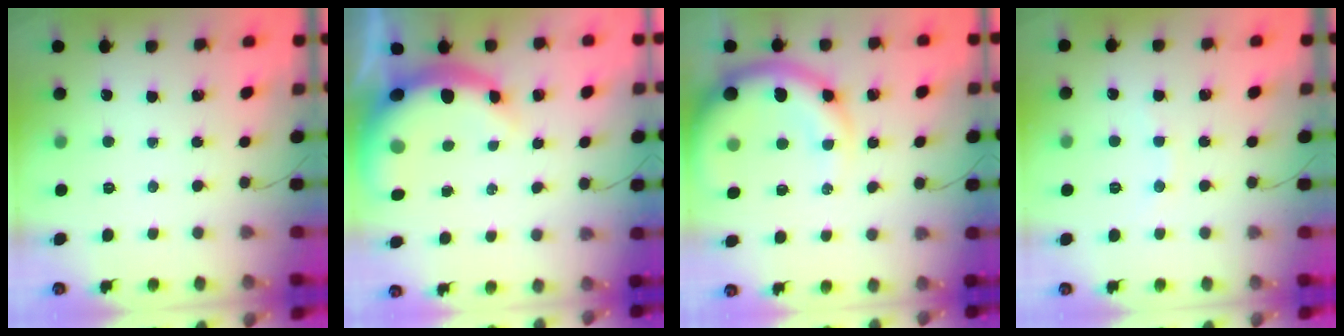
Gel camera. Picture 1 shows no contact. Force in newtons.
{"total": 11.5, "press": 11.1, "slide": 2.7}
{"total": 9.9, "press": 9.5, "slide": 2.9}
{"total": 2.7, "press": 2.6, "slide": 0.8}